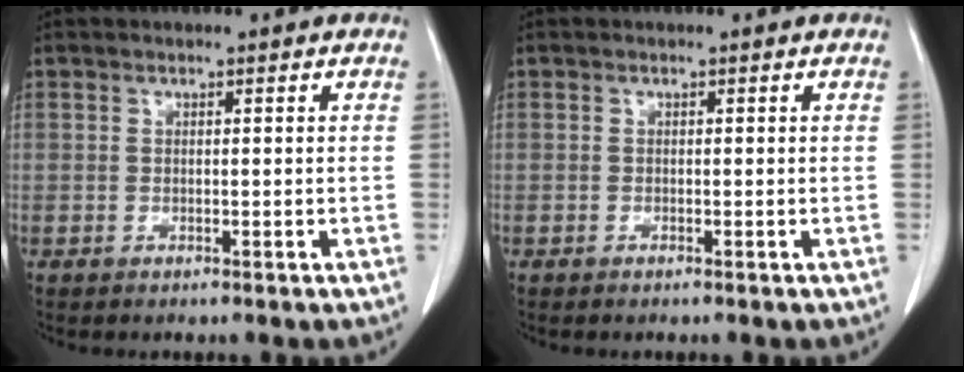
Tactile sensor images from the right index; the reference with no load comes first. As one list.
[{"total": 0.0}]